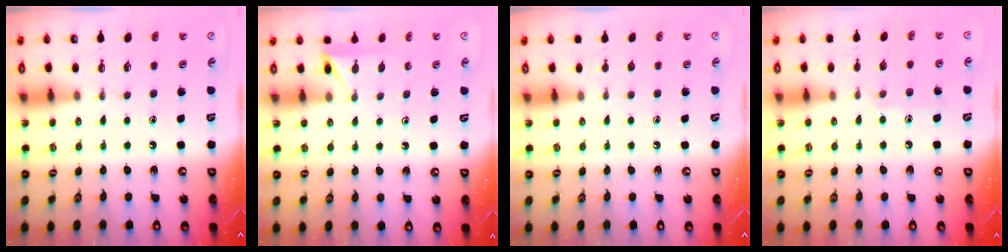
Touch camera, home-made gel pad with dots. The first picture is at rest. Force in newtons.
{"total": 5.2, "press": 5.2, "slide": 0.6}
{"total": 0.5, "press": 0.5, "slide": 0.1}
{"total": 6.9, "press": 6.9, "slide": 0.7}